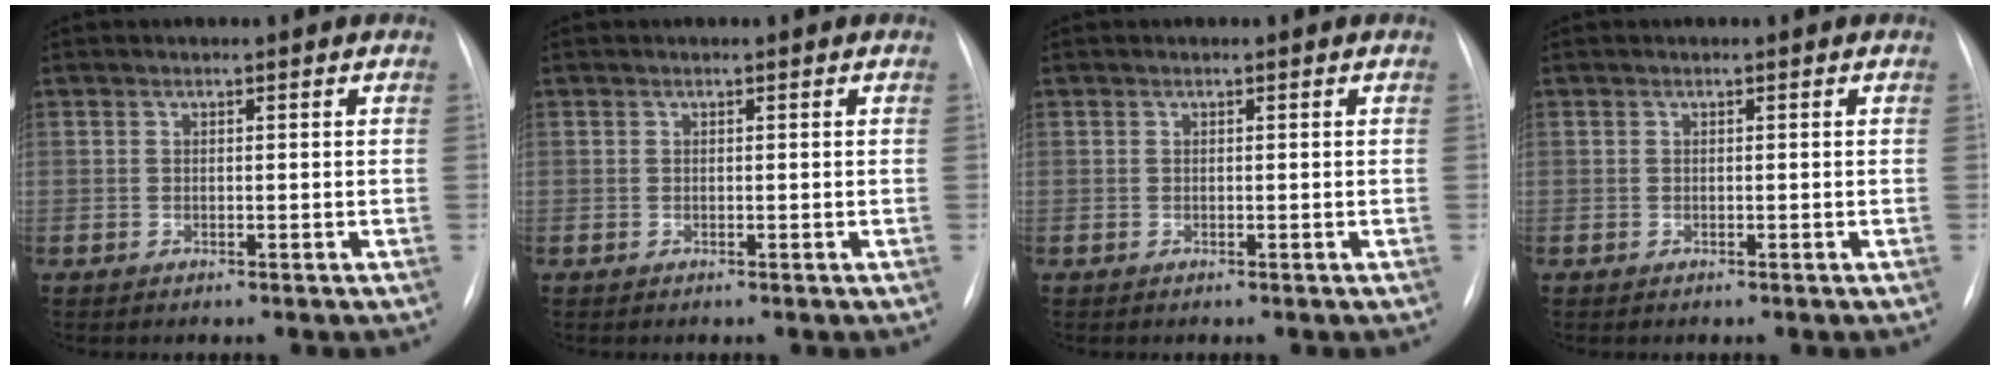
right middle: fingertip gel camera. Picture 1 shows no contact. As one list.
[{"total": 0.0}, {"total": 0.0}, {"total": 0.0}]